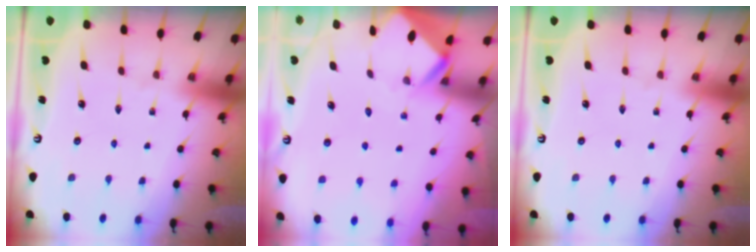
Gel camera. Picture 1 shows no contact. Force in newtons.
{"total": 3.3, "press": 3.3, "slide": 0.3}
{"total": 0.0}